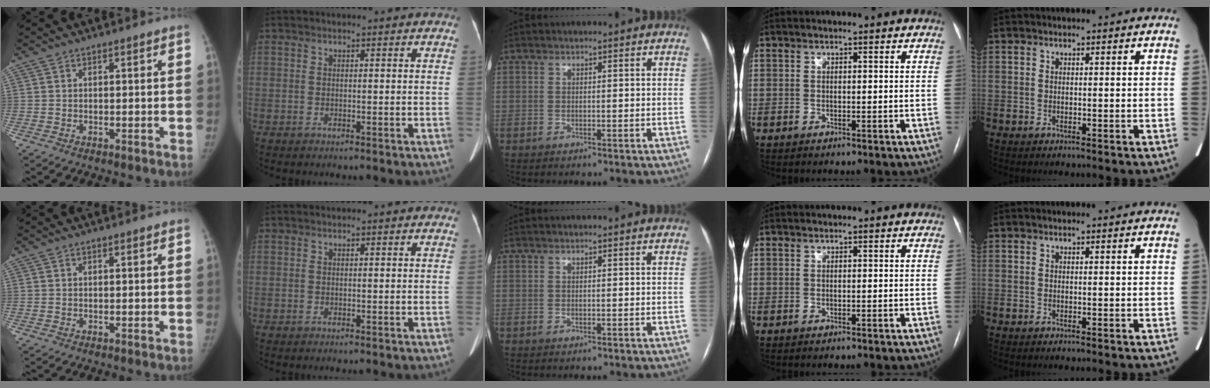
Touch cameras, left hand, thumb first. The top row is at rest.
{}